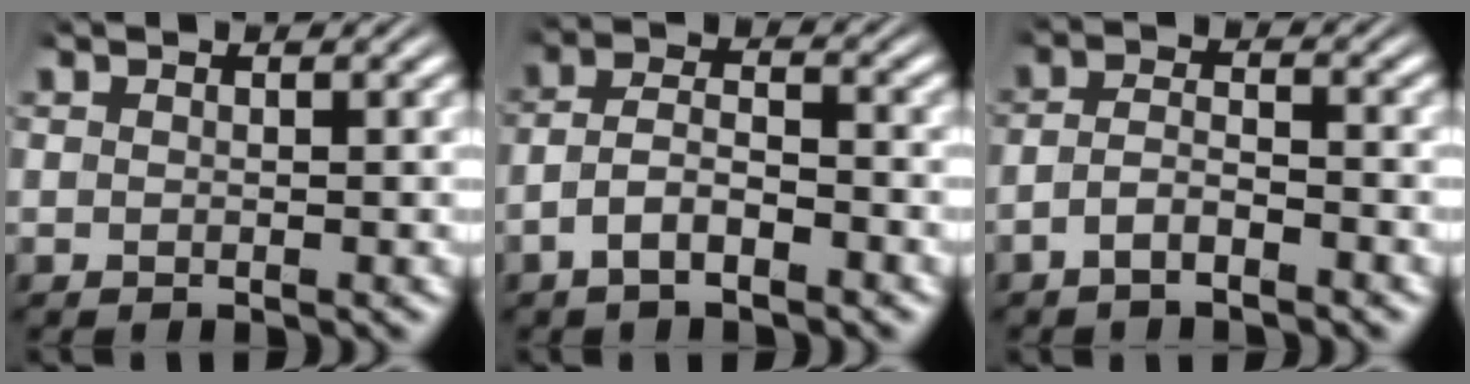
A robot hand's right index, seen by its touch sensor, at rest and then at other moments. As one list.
[{"total": 4.0, "force": [-2.0, 2.4, 2.6], "torque": [-0.052, -0.011, -0.035]}, {"total": 2.9, "force": [-2.1, 1.2, 1.6], "torque": [-0.033, -0.010, -0.037]}]